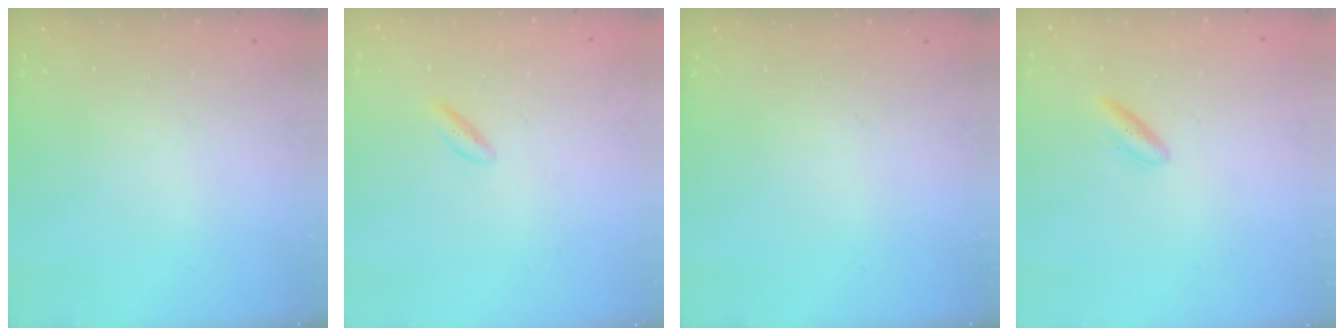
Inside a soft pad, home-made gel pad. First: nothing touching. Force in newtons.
{"total": 2.2, "press": 1.9, "slide": 1.2}
{"total": 0.0}
{"total": 3.6, "press": 3.3, "slide": 1.4}